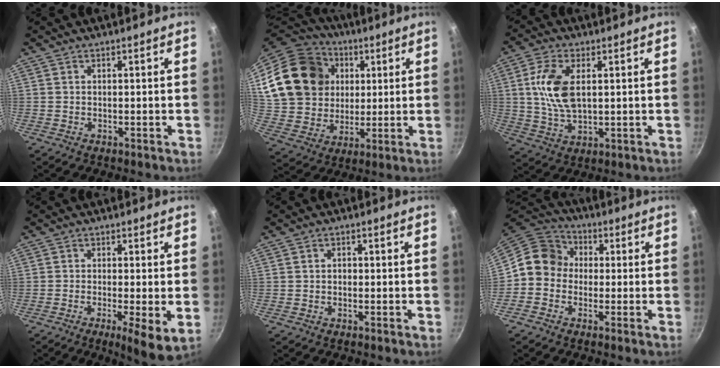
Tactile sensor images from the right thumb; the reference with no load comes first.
{"total": 24.1, "force": [6.1, 19.5, 12.9], "torque": [-0.222, 0.018, 0.123]}
{"total": 10.3, "force": [2.0, 5.5, 8.5], "torque": [-0.165, -0.004, 0.040]}
{"total": 7.1, "force": [-1.7, 1.3, 6.8], "torque": [-0.104, -0.007, -0.024]}
{"total": 1.1, "force": [-0.1, 0.9, 0.7], "torque": [-0.010, 0.005, -0.004]}
{"total": 9.4, "force": [-0.1, 8.5, 3.9], "torque": [-0.041, 0.027, -0.031]}